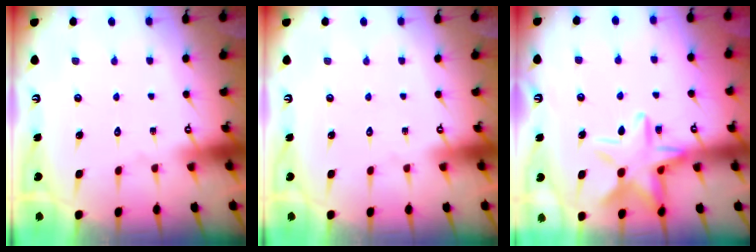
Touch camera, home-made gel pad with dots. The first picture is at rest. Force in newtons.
{"total": 0.0}
{"total": 14.4, "press": 14.4, "slide": 0.9}